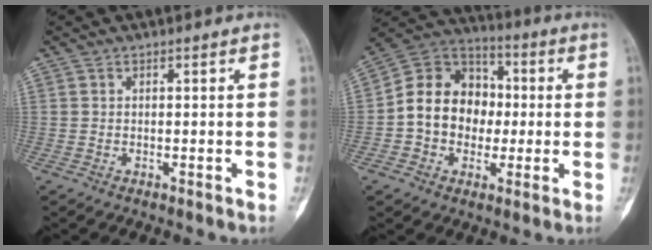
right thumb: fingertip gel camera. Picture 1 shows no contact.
{"total": 14.7, "force": [-0.7, 12.2, 8.3], "torque": [-0.098, 0.036, -0.020]}